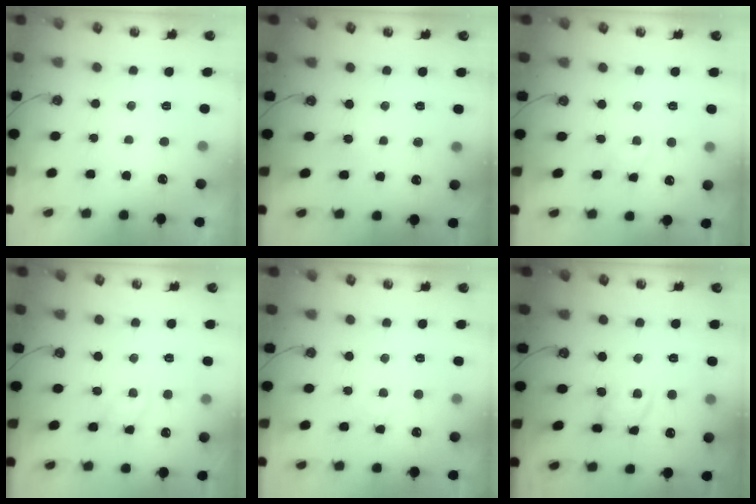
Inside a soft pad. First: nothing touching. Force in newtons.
{"total": 3.6, "press": 3.5, "slide": 0.4}
{"total": 3.1, "press": 3.0, "slide": 0.4}
{"total": 3.1, "press": 3.1, "slide": 0.4}
{"total": 2.8, "press": 2.8, "slide": 0.5}
{"total": 9.9, "press": 9.9, "slide": 0.8}